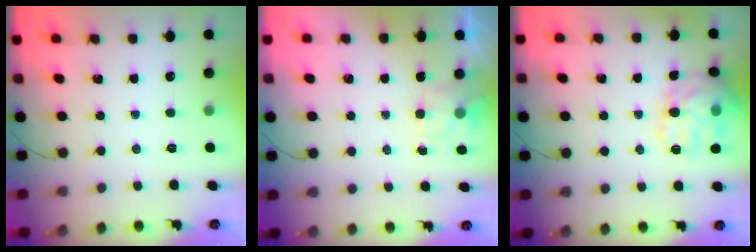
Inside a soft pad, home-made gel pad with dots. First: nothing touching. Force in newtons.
{"total": 2.5, "press": 2.1, "slide": 1.4}
{"total": 14.5, "press": 14.5, "slide": 1.3}